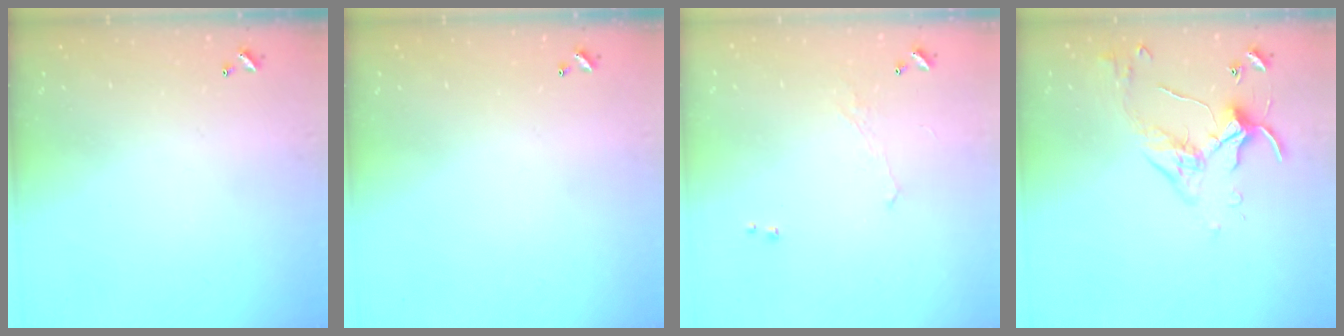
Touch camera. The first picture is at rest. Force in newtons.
{"total": 0.0}
{"total": 0.9, "press": 0.7, "slide": 0.5}
{"total": 3.9, "press": 3.9, "slide": 0.1}